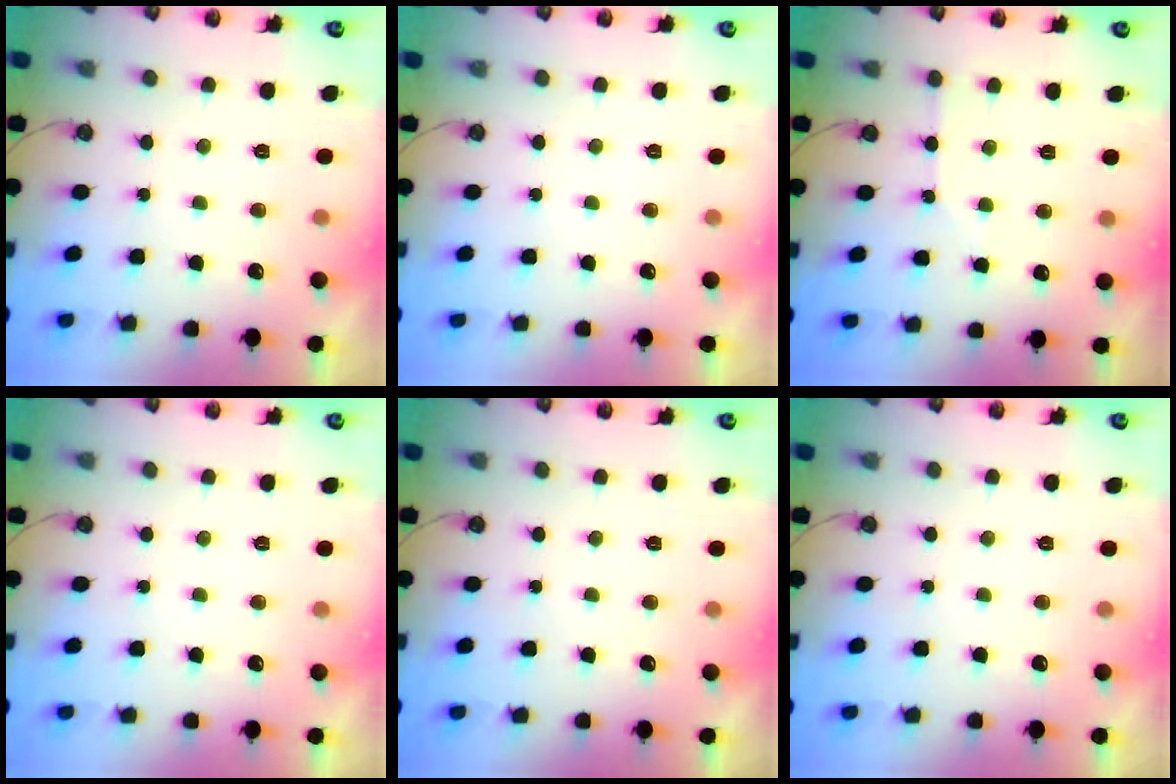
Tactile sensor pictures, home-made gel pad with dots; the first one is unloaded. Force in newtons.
{"total": 0.0}
{"total": 2.6, "press": 2.6, "slide": 0.5}
{"total": 0.0}
{"total": 0.0}
{"total": 0.0}